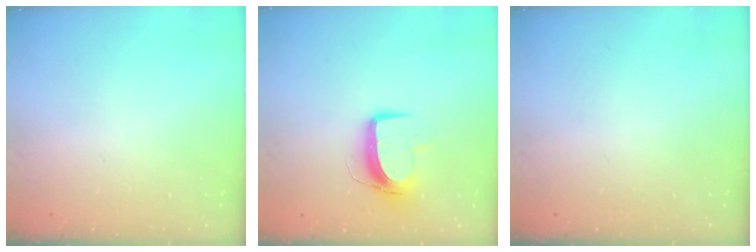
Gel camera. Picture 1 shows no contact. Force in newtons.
{"total": 10.0, "press": 9.9, "slide": 0.8}
{"total": 0.0}